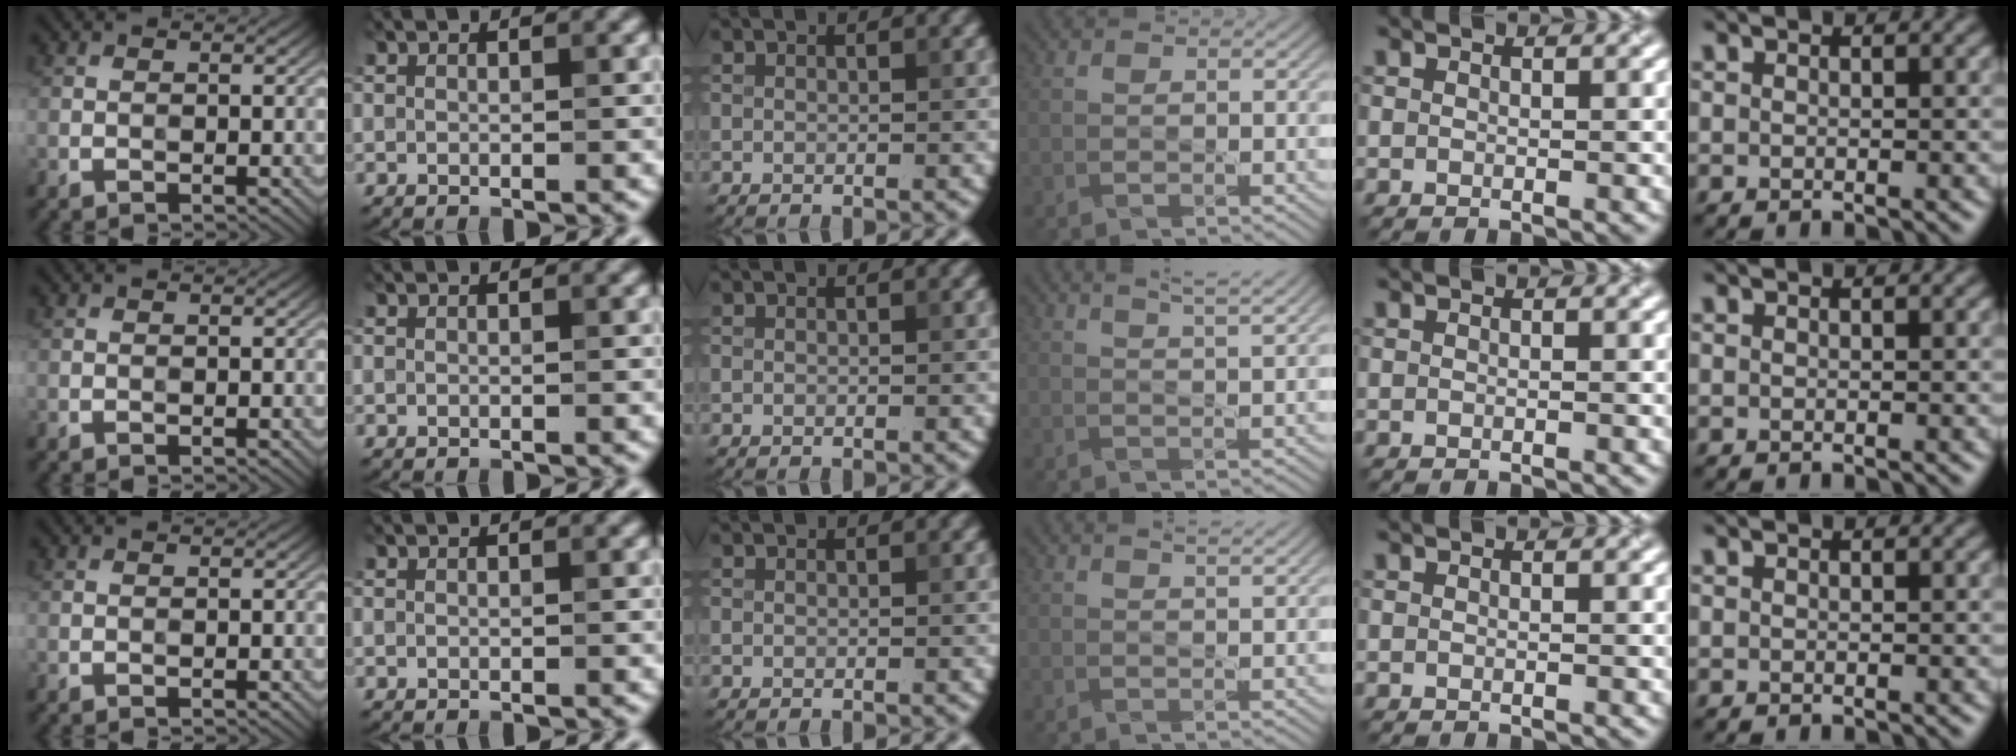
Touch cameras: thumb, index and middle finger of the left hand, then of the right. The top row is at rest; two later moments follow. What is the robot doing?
{"motion": "dispense", "object": "spray bottle"}